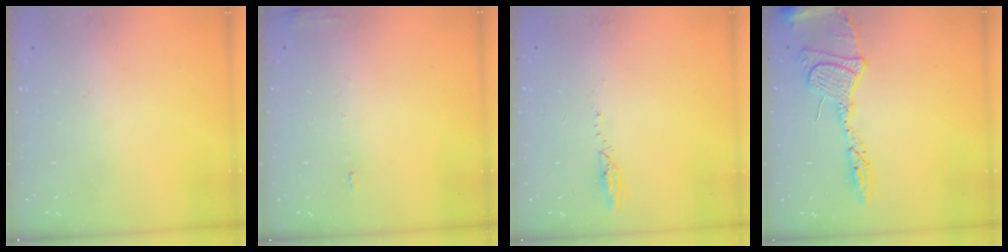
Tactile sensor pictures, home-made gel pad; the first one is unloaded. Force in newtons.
{"total": 5.0, "press": 4.9, "slide": 0.6}
{"total": 2.3, "press": 2.3, "slide": 0.3}
{"total": 15.1, "press": 15.0, "slide": 1.3}